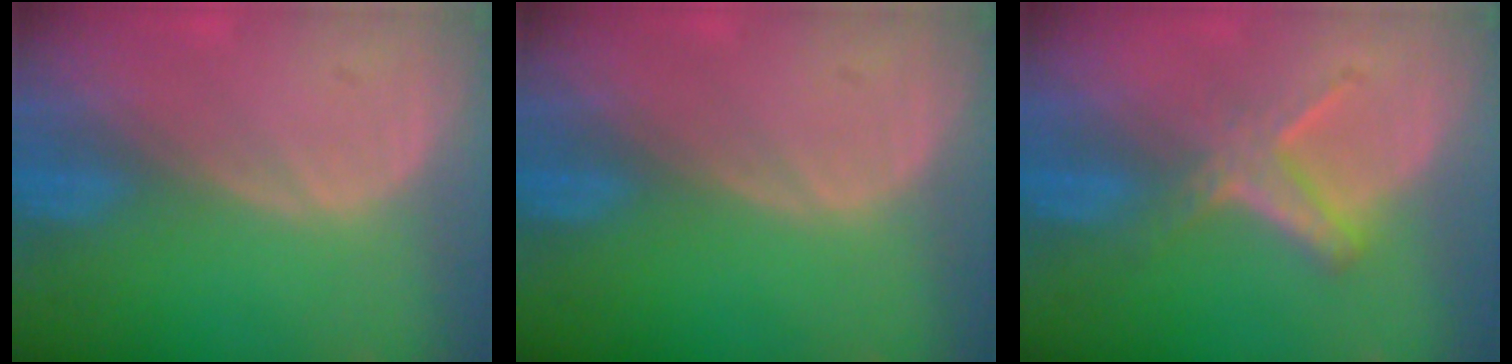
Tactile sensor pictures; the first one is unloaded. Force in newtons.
{"total": 0.0}
{"total": 5.8, "press": 5.2, "slide": 2.7}